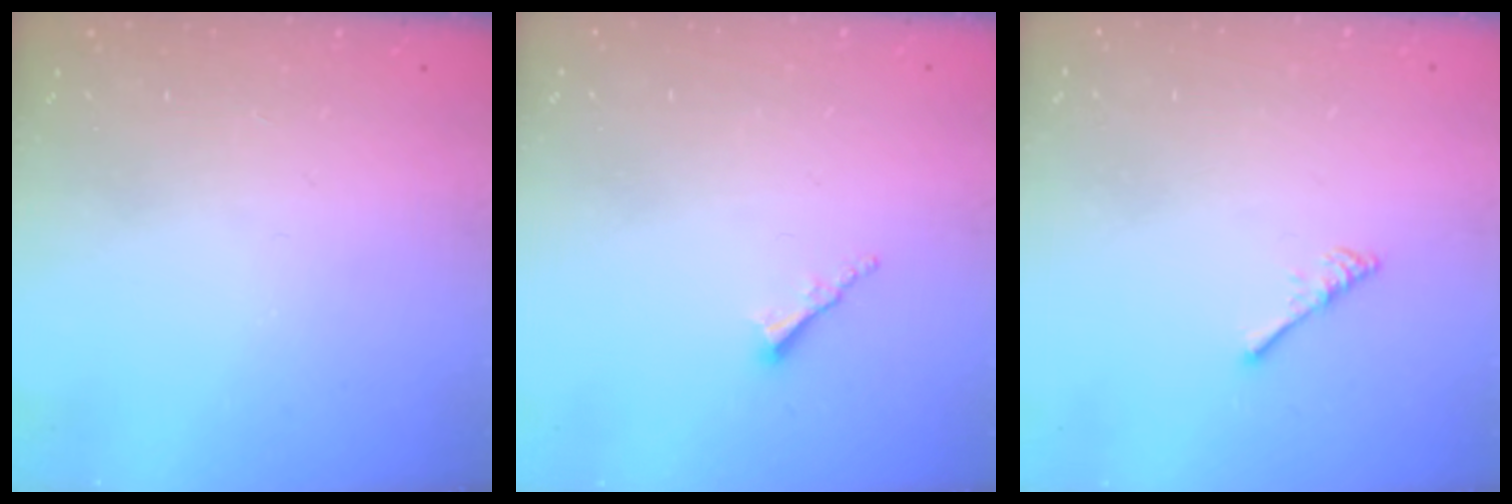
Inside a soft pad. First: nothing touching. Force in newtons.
{"total": 1.7, "press": 1.7, "slide": 0.3}
{"total": 2.5, "press": 2.5, "slide": 0.4}